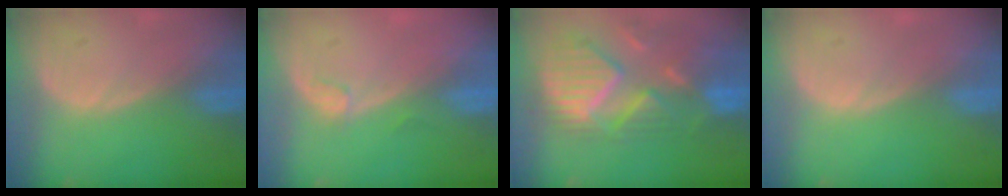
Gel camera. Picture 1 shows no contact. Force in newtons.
{"total": 1.1, "press": 1.1, "slide": 0.2}
{"total": 12.1, "press": 10.5, "slide": 6.1}
{"total": 0.0}